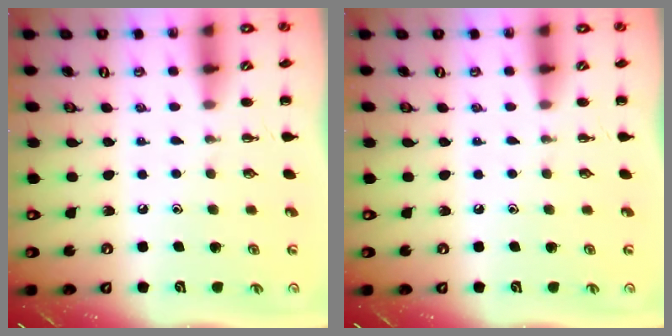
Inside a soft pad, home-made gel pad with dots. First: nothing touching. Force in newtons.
{"total": 0.0}